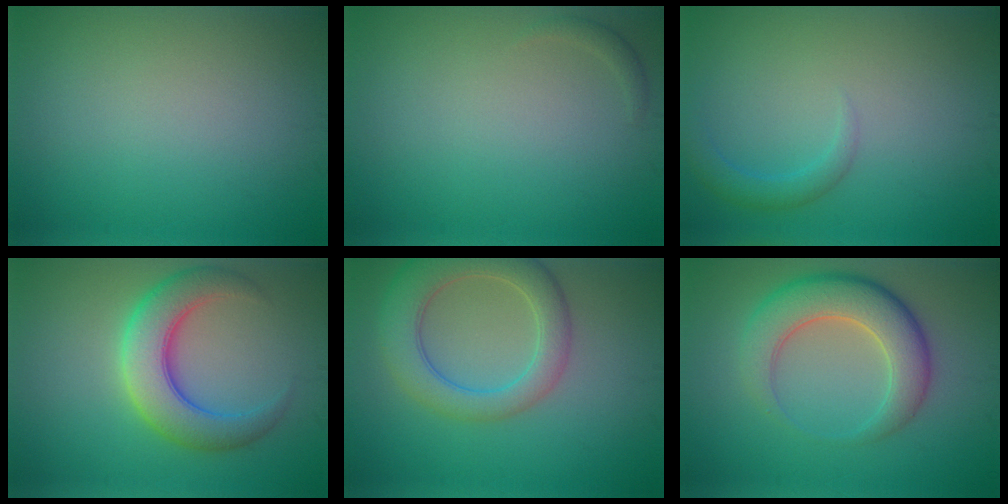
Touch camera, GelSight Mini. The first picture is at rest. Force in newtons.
{"total": 0.7, "press": 0.7, "slide": 0.1}
{"total": 1.8, "press": 1.8, "slide": 0.2}
{"total": 6.4, "press": 6.4, "slide": 0.1}
{"total": 6.0, "press": 6.0, "slide": 0.3}
{"total": 6.3, "press": 6.2, "slide": 0.3}